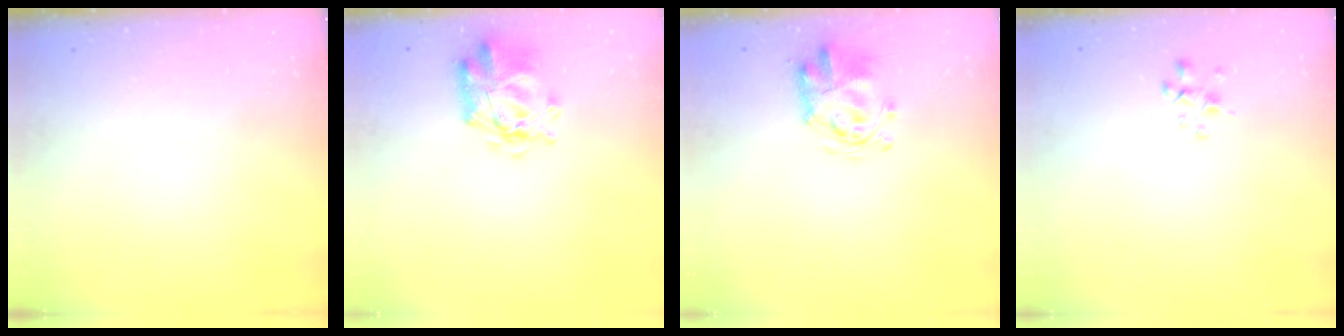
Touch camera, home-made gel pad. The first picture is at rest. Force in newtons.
{"total": 3.0, "press": 2.8, "slide": 1.0}
{"total": 3.3, "press": 3.3, "slide": 0.4}
{"total": 1.7, "press": 1.5, "slide": 0.8}